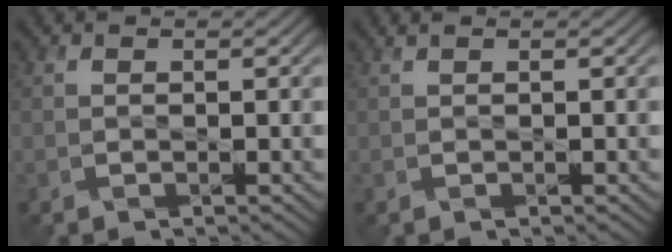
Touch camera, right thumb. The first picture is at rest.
{"total": 0.6, "force": [0.3, 0.2, 0.5], "torque": [-0.006, 0.009, 0.003]}